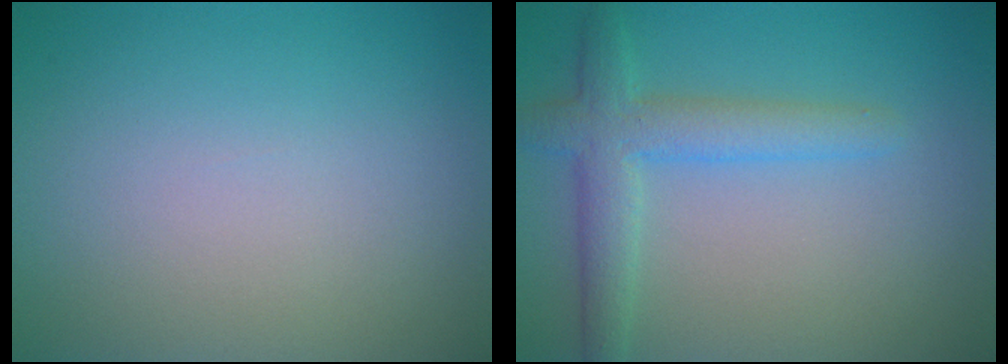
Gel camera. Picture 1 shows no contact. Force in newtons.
{"total": 2.9, "press": 2.9, "slide": 0.1}